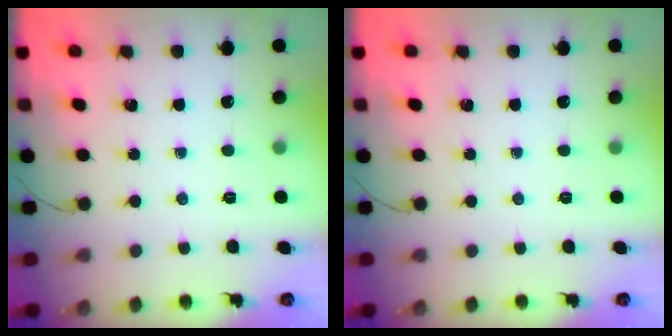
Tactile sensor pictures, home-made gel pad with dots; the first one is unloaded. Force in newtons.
{"total": 0.0}